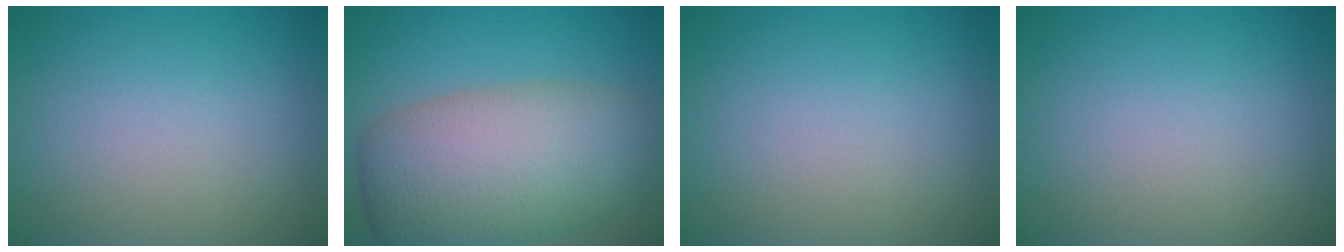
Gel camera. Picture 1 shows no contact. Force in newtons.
{"total": 10.5, "press": 10.5, "slide": 0.7}
{"total": 0.0}
{"total": 0.0}